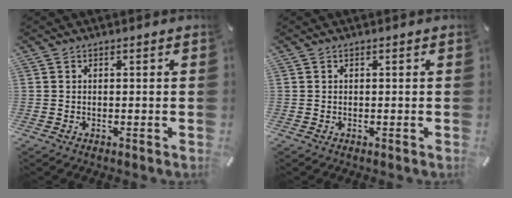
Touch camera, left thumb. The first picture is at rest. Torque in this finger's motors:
{"motor_torque": [-0.10, 0.10, -0.06, 0.06, 0.00]}